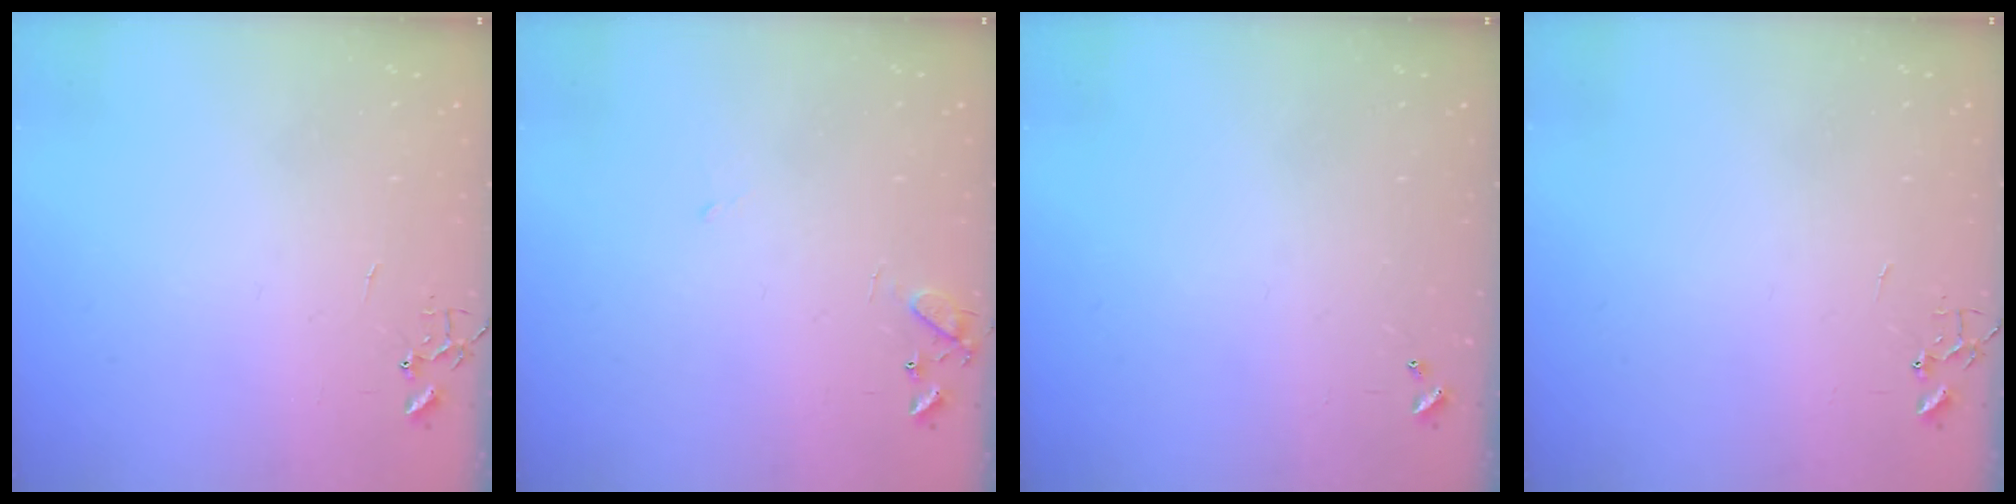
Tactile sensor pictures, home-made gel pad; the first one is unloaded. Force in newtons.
{"total": 8.6, "press": 8.5, "slide": 1.1}
{"total": 0.0}
{"total": 0.0}